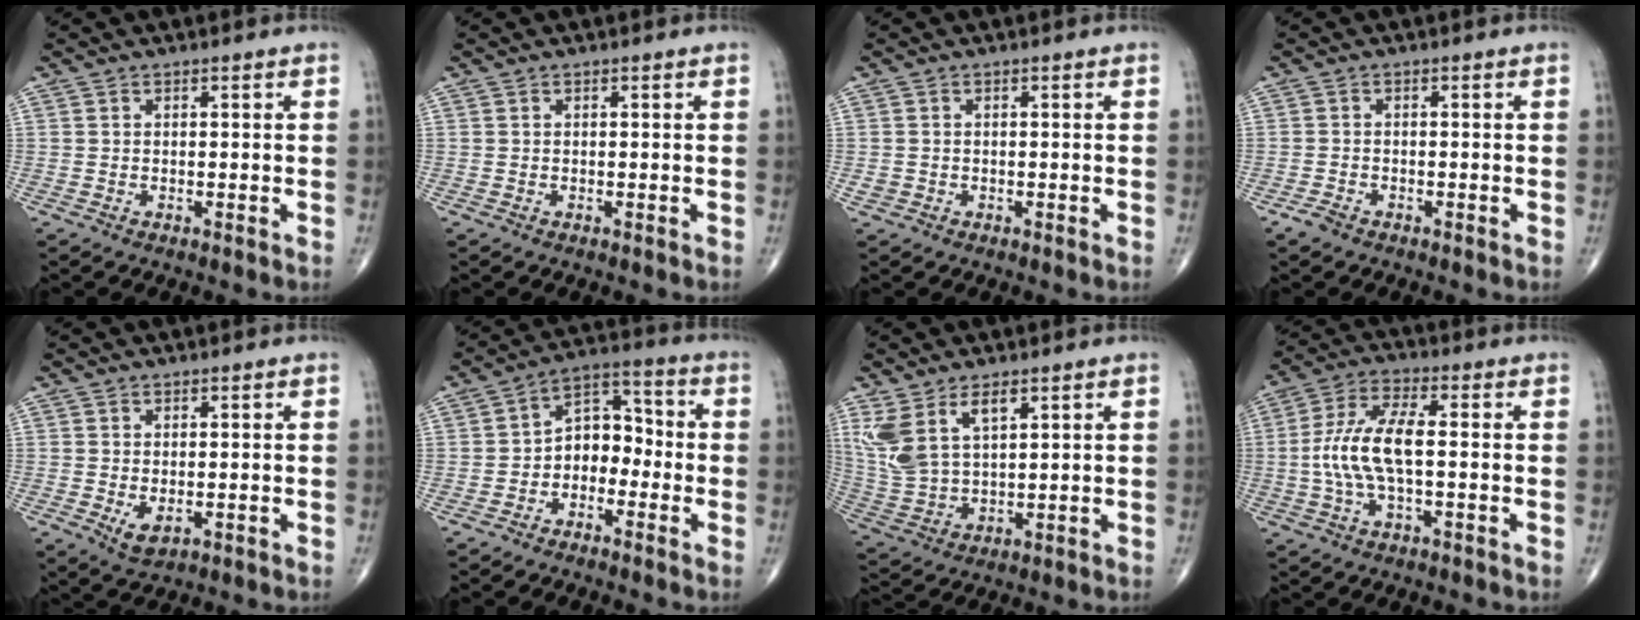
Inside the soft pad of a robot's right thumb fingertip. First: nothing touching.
{"total": 0.0}
{"total": 1.1, "force": [-0.3, 1.0, 0.3], "torque": [-0.005, 0.003, -0.002]}
{"total": 1.7, "force": [-1.3, 0.9, 0.8], "torque": [-0.018, 0.002, -0.023]}
{"total": 3.1, "force": [-0.5, 1.7, 2.5], "torque": [-0.036, -0.007, 0.001]}
{"total": 7.9, "force": [-2.2, 5.7, 5.0], "torque": [-0.048, 0.043, -0.053]}
{"total": 10.2, "force": [5.1, 4.9, 7.4], "torque": [-0.160, -0.014, 0.116]}
{"total": 10.5, "force": [-0.7, 3.8, 9.8], "torque": [-0.219, 0.026, -0.017]}